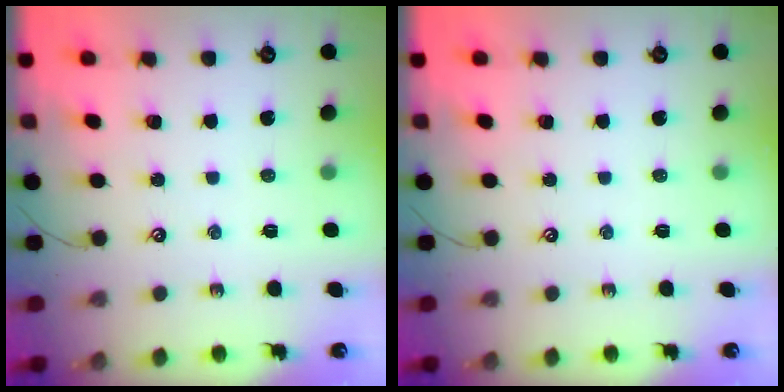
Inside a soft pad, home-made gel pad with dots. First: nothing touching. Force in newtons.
{"total": 0.0}